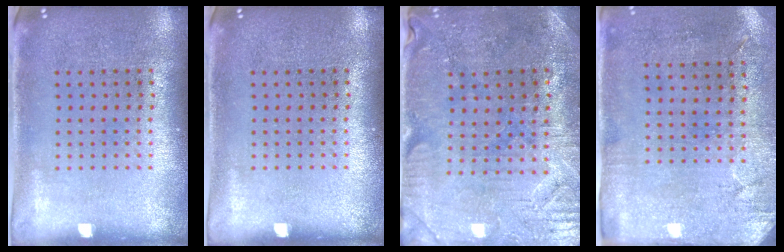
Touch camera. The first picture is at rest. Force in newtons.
{"total": 0.0}
{"total": 0.9, "press": 0.8, "slide": 0.4}
{"total": 2.9, "press": 2.3, "slide": 1.7}